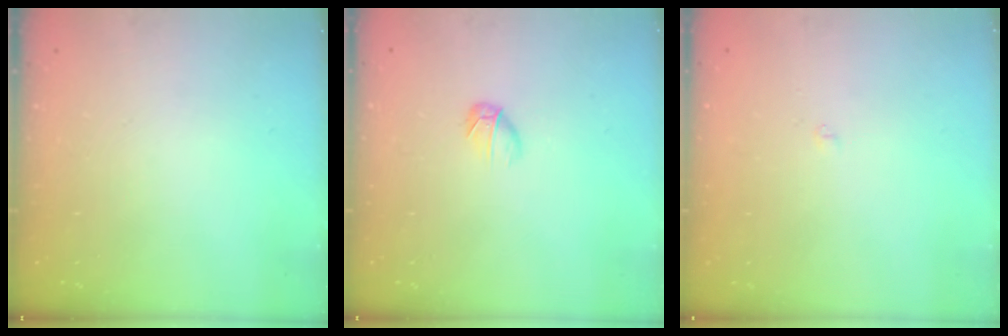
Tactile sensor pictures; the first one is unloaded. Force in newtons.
{"total": 4.6, "press": 4.5, "slide": 1.3}
{"total": 1.7, "press": 1.7, "slide": 0.3}